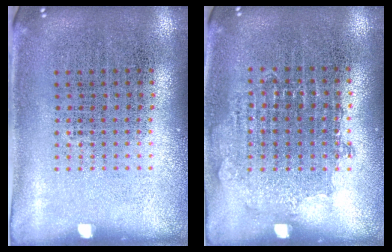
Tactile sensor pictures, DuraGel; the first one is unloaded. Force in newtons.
{"total": 0.8, "press": 0.8, "slide": 0.3}